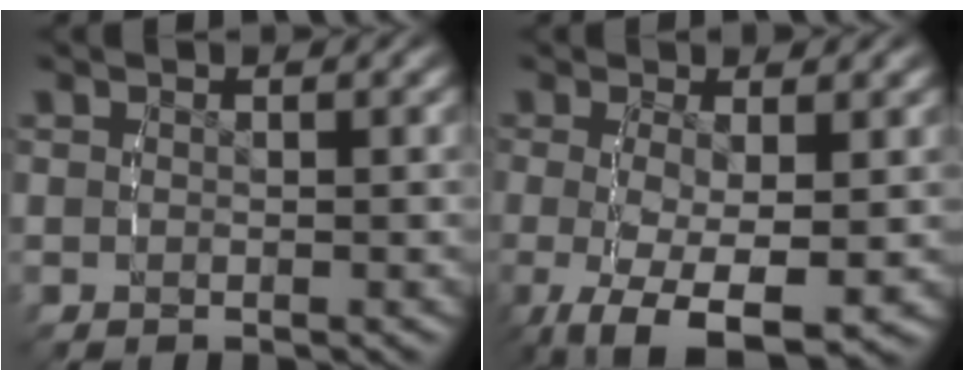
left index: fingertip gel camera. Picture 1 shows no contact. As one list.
[{"total": 8.1, "force": [-4.2, 3.7, 5.9], "torque": [-0.146, -0.059, -0.032]}]